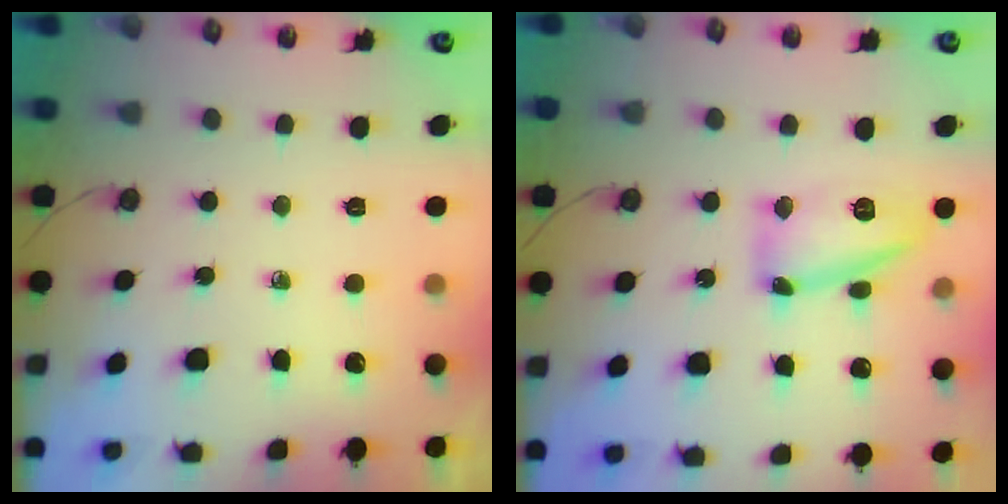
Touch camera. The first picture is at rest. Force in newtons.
{"total": 12.5, "press": 12.2, "slide": 2.5}